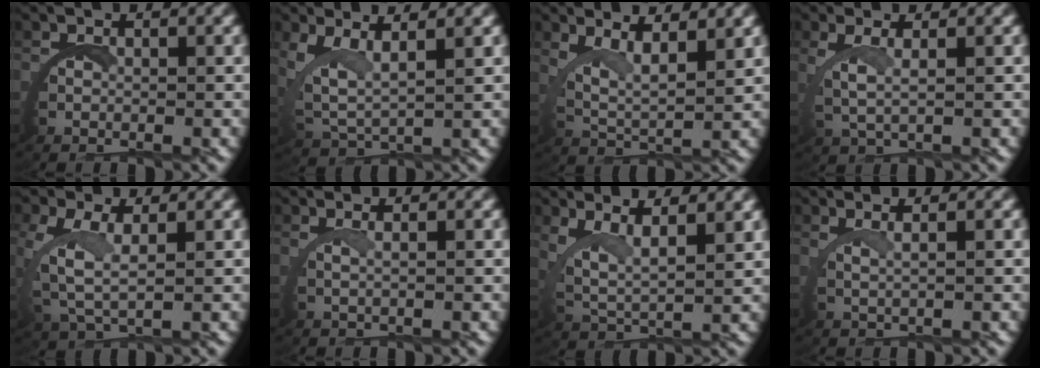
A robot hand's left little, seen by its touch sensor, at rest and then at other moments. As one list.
[{"total": 5.1, "force": [2.5, 2.8, 3.5], "torque": [-0.101, -0.006, 0.048]}, {"total": 4.7, "force": [3.0, 1.7, 3.2], "torque": [-0.071, -0.009, 0.049]}, {"total": 2.5, "force": [1.4, 0.2, 2.1], "torque": [-0.061, -0.005, 0.033]}, {"total": 3.6, "force": [1.2, 1.5, 3.0], "torque": [-0.087, -0.012, 0.034]}, {"total": 1.4, "force": [0.9, -0.7, 0.8], "torque": [-0.025, 0.004, 0.017]}, {"total": 5.2, "force": [2.8, 2.6, 3.5], "torque": [-0.090, -0.009, 0.048]}, {"total": 1.9, "force": [1.3, -0.8, 1.0], "torque": [-0.026, 0.003, 0.025]}]